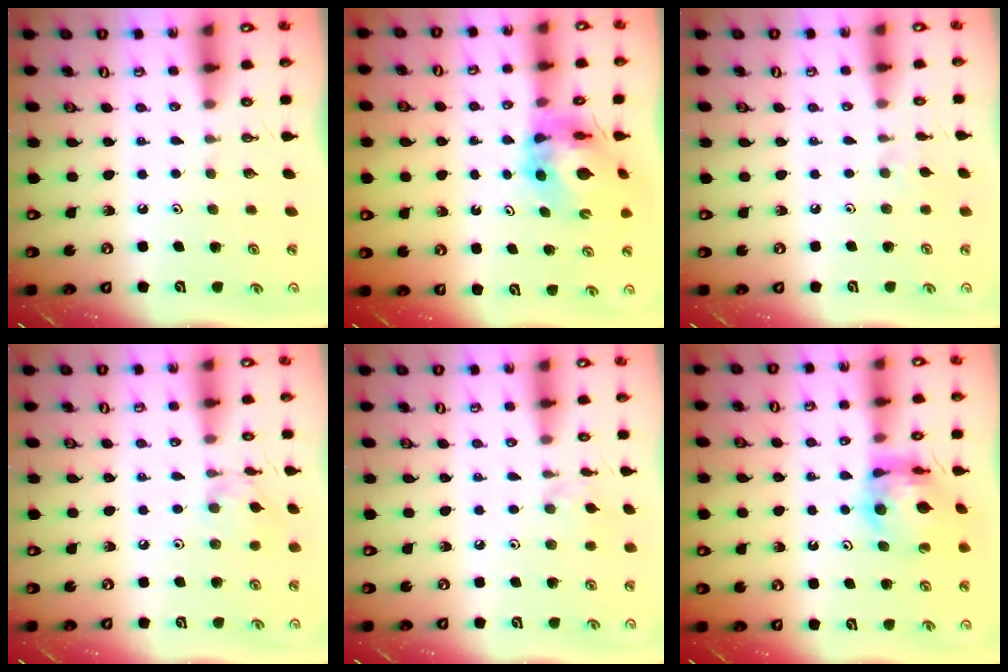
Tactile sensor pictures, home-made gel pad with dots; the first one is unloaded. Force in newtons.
{"total": 10.1, "press": 10.1, "slide": 1.2}
{"total": 2.7, "press": 2.7, "slide": 0.4}
{"total": 4.9, "press": 4.8, "slide": 0.3}
{"total": 2.6, "press": 2.6, "slide": 0.4}
{"total": 11.5, "press": 11.4, "slide": 1.4}